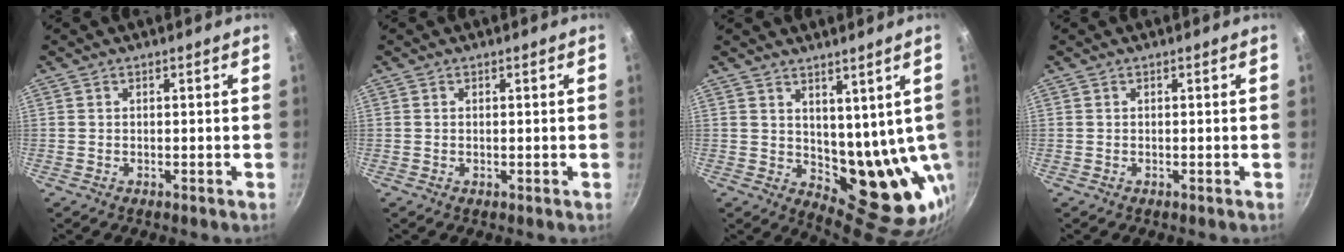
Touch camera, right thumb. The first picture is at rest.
{"total": 0.0}
{"total": 12.5, "force": [4.2, 7.3, 9.3], "torque": [-0.087, -0.036, 0.088]}
{"total": 0.0}